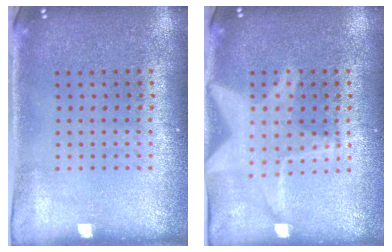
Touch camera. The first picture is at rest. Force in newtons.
{"total": 2.9, "press": 2.9, "slide": 0.2}